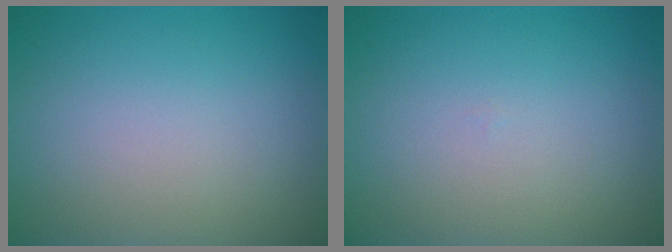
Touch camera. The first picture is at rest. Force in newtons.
{"total": 0.0}